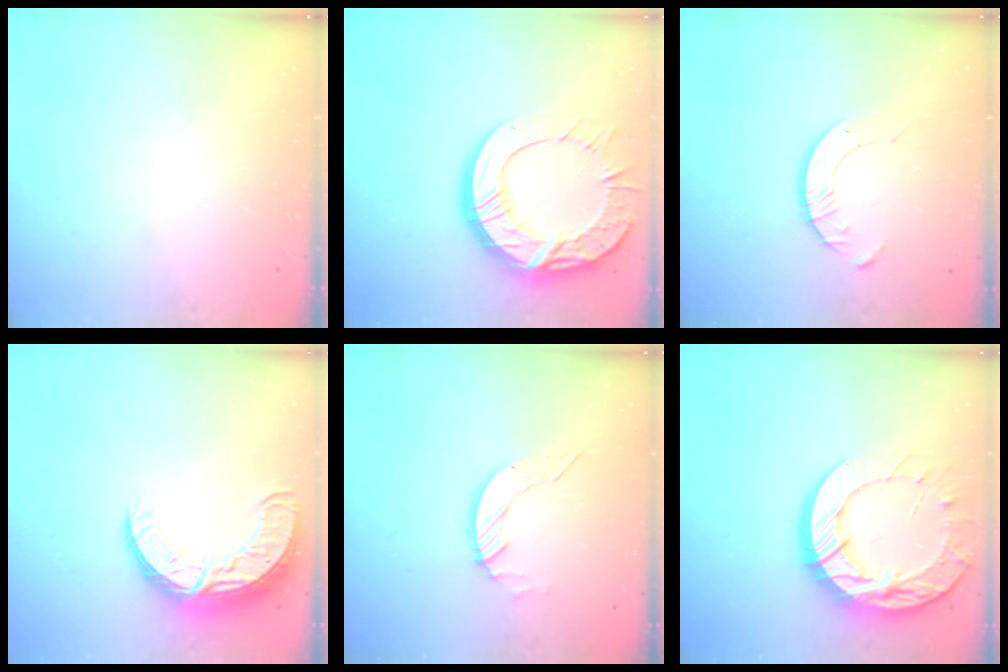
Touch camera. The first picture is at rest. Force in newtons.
{"total": 22.7, "press": 22.7, "slide": 1.8}
{"total": 4.2, "press": 4.2, "slide": 0.5}
{"total": 13.9, "press": 13.9, "slide": 1.3}
{"total": 5.4, "press": 5.4, "slide": 0.1}
{"total": 21.2, "press": 21.1, "slide": 2.1}